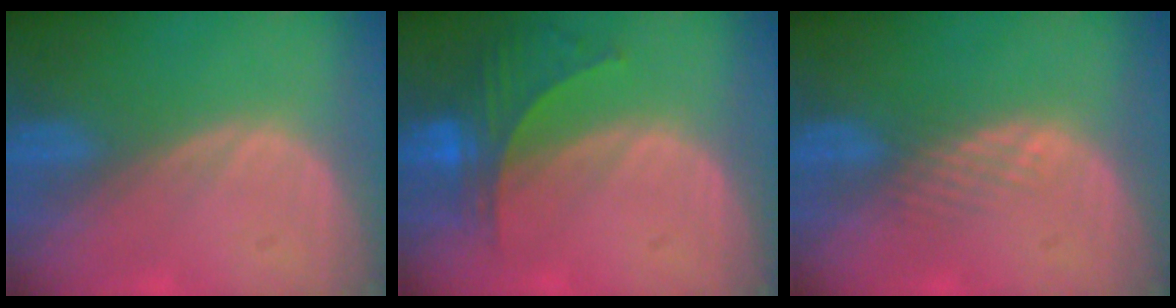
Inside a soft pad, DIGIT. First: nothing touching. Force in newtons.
{"total": 5.7, "press": 5.5, "slide": 1.3}
{"total": 1.8, "press": 1.8, "slide": 0.2}